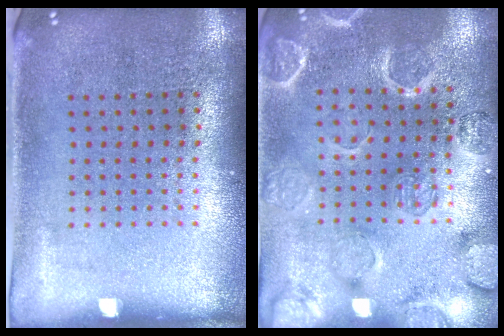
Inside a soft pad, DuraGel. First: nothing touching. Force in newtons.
{"total": 2.7, "press": 2.7, "slide": 0.0}